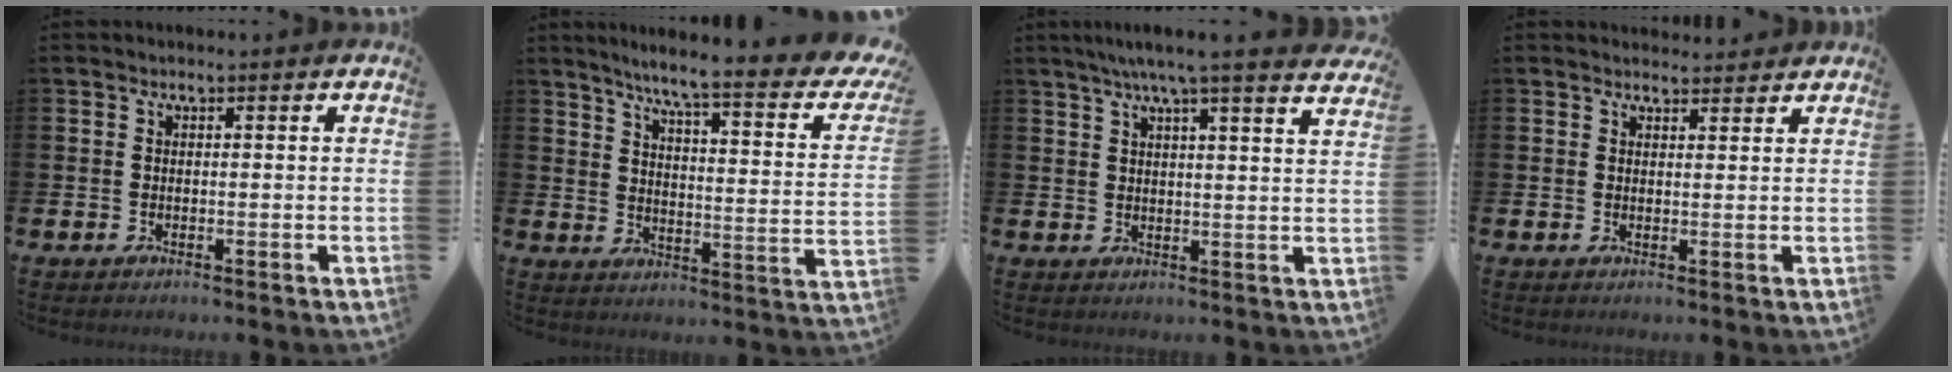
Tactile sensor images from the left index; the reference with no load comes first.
{"total": 6.8, "force": [5.3, 0.5, 4.3], "torque": [-0.085, -0.051, 0.075]}
{"total": 5.9, "force": [5.1, -0.5, 2.9], "torque": [-0.060, -0.020, 0.085]}
{"total": 2.0, "force": [1.9, 0.4, -0.1], "torque": [0.006, -0.010, 0.034]}